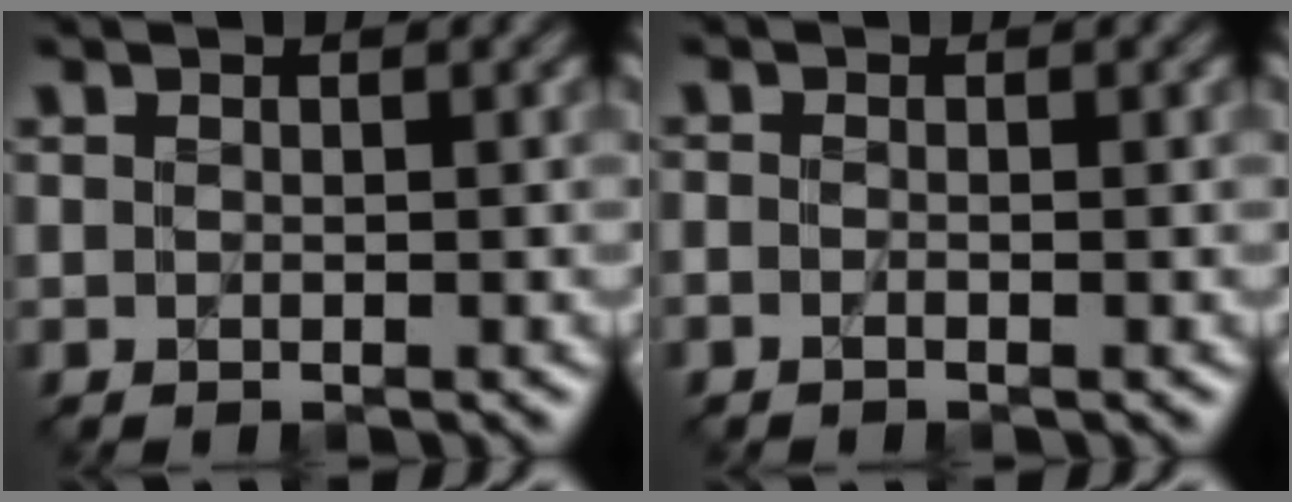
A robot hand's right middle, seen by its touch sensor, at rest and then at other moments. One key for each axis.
{"total": 0.6, "fx": -0.5, "fy": -0.2, "fz": -0.2, "tx": -0.007, "ty": -0.003, "tz": -0.010}